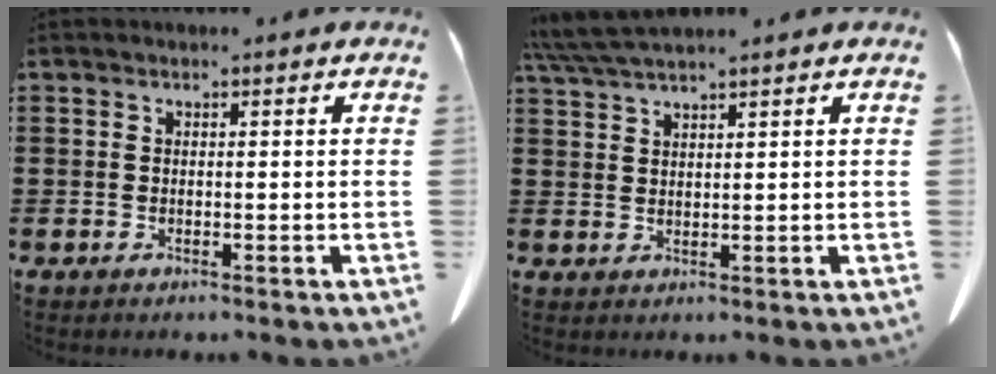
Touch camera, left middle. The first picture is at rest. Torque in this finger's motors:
{"motor_torque": [0.49, 0.34, 0.07, 0.05]}